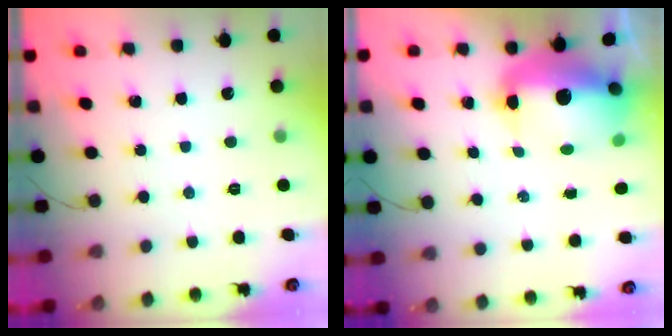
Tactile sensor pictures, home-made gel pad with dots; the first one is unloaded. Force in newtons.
{"total": 20.6, "press": 16.5, "slide": 12.3}